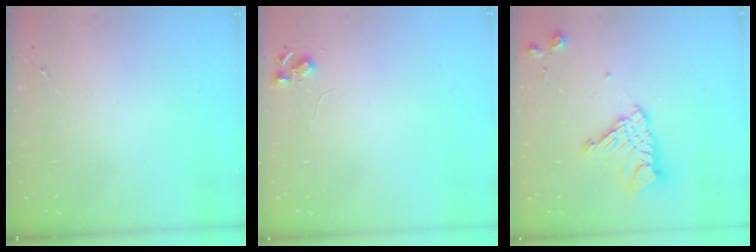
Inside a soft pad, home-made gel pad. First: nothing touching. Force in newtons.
{"total": 5.8, "press": 5.8, "slide": 0.8}
{"total": 14.5, "press": 14.5, "slide": 1.3}